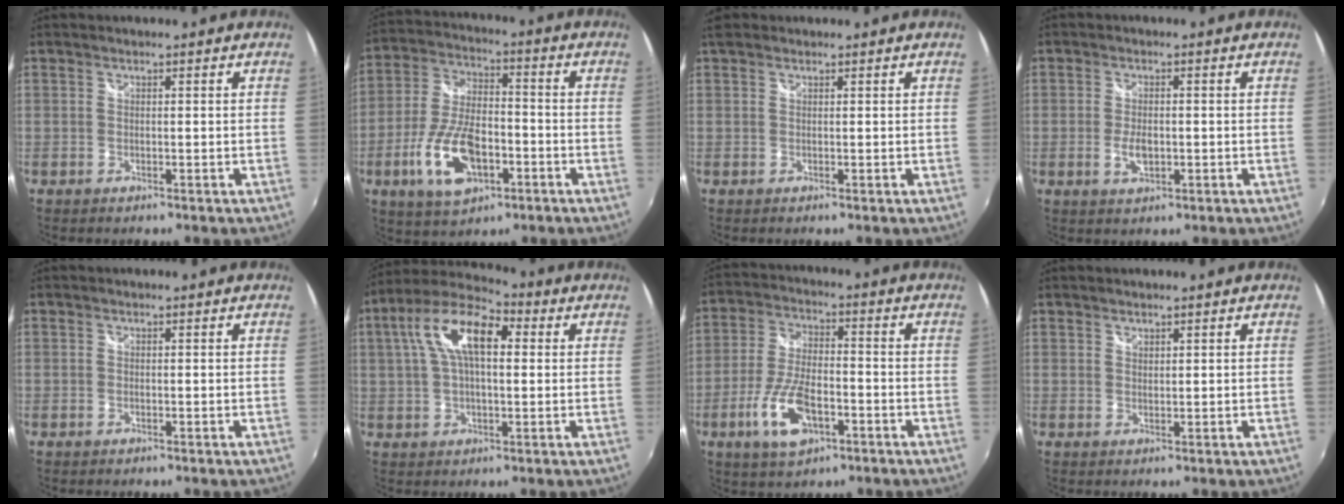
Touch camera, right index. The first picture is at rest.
{"total": 14.5, "force": [-5.5, 7.1, 11.3], "torque": [-0.240, -0.005, -0.096]}
{"total": 1.9, "force": [1.2, 1.2, 0.9], "torque": [-0.011, 0.006, 0.016]}
{"total": 3.9, "force": [-0.8, 2.0, 3.2], "torque": [-0.063, -0.005, -0.014]}
{"total": 0.0}
{"total": 13.3, "force": [3.1, 6.1, 11.5], "torque": [-0.216, 0.031, 0.044]}
{"total": 11.5, "force": [-4.9, 5.0, 9.1], "torque": [-0.194, -0.008, -0.087]}
{"total": 1.0, "force": [0.9, 0.4, 0.1], "torque": [0.000, 0.000, 0.017]}